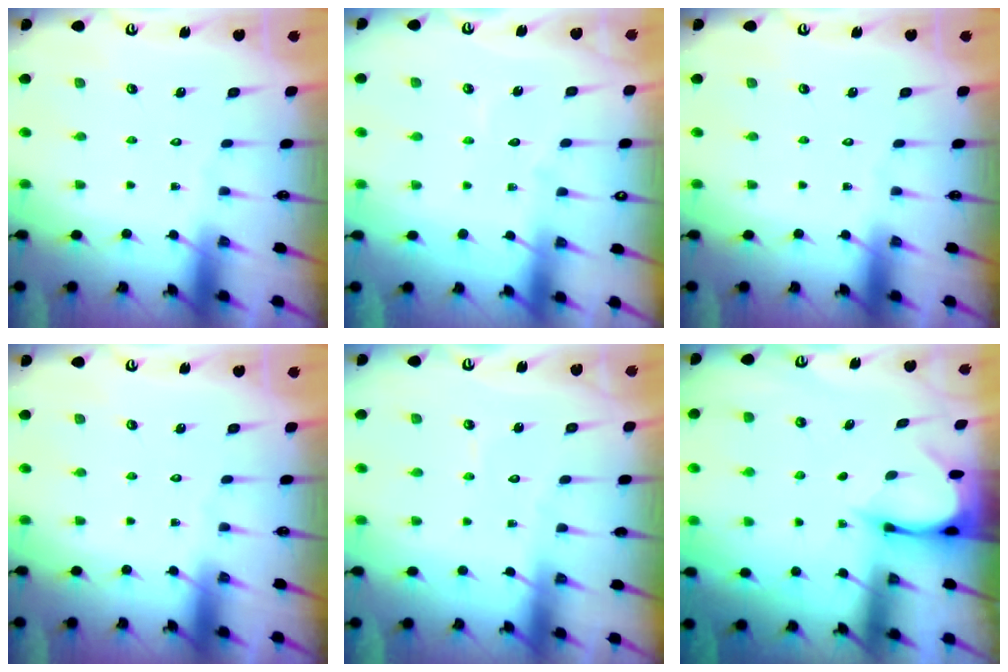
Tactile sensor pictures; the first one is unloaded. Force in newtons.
{"total": 4.2, "press": 4.2, "slide": 0.4}
{"total": 0.0}
{"total": 0.0}
{"total": 2.7, "press": 2.6, "slide": 0.3}
{"total": 3.8, "press": 3.7, "slide": 0.3}